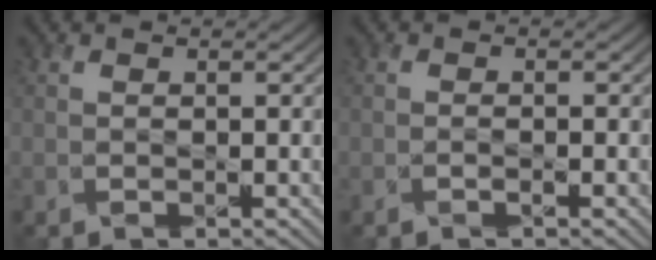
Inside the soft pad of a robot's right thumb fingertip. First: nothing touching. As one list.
[{"total": 0.6, "force": [-0.5, 0.1, 0.3], "torque": [-0.004, 0.004, -0.013]}]